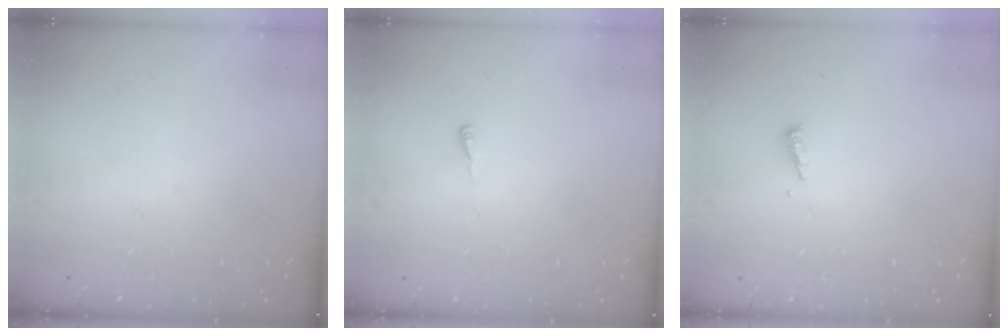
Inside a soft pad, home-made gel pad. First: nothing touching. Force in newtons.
{"total": 4.4, "press": 4.4, "slide": 0.5}
{"total": 4.0, "press": 4.0, "slide": 0.4}